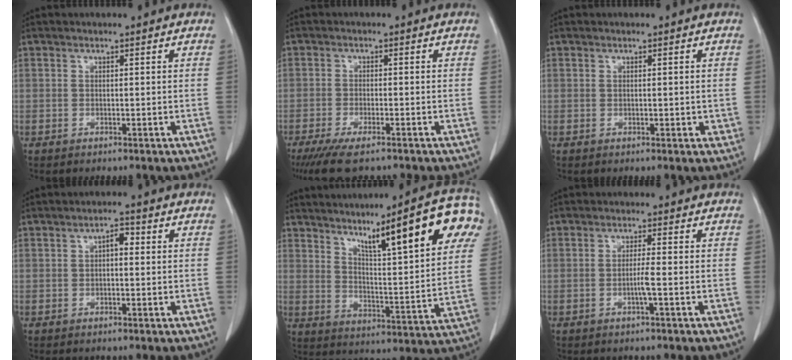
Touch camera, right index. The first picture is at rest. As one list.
[{"total": 7.7, "force": [-5.8, 1.5, 4.8], "torque": [-0.078, -0.017, -0.093]}, {"total": 1.2, "force": [0.0, 0.6, 1.0], "torque": [-0.013, -0.002, 0.002]}, {"total": 2.2, "force": [0.3, 1.0, 1.9], "torque": [-0.027, 0.009, 0.002]}, {"total": 20.1, "force": [10.7, 2.1, 16.9], "torque": [-0.234, 0.011, 0.145]}, {"total": 2.2, "force": [-0.7, -0.4, 2.0], "torque": [-0.039, -0.002, -0.014]}]